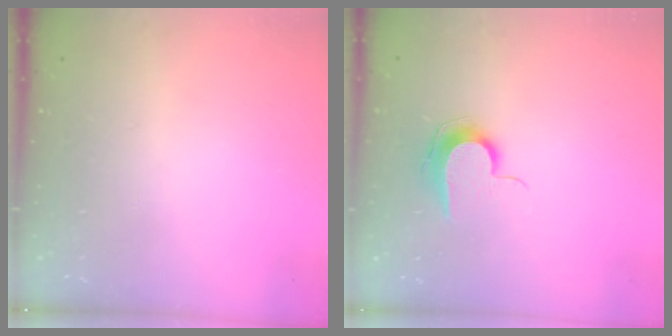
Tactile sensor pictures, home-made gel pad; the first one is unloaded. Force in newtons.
{"total": 7.9, "press": 7.9, "slide": 0.8}